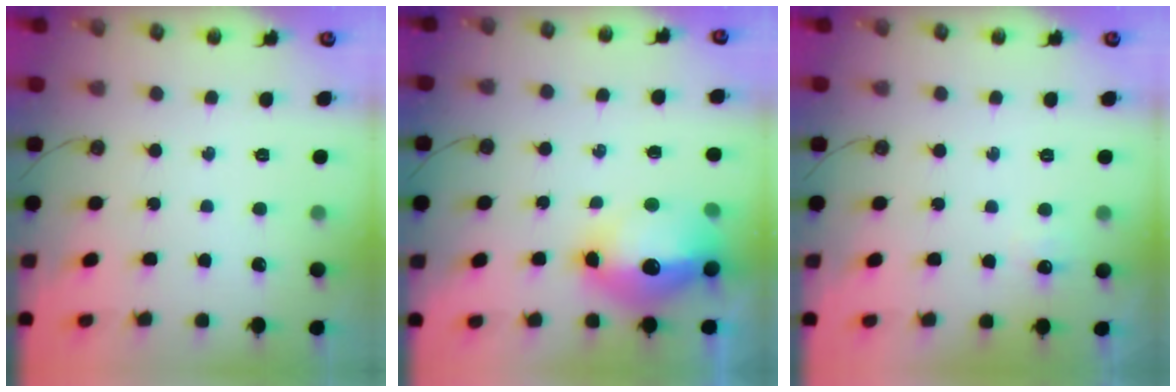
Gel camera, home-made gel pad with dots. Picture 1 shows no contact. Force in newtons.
{"total": 16.4, "press": 16.3, "slide": 1.9}
{"total": 4.9, "press": 4.8, "slide": 1.0}